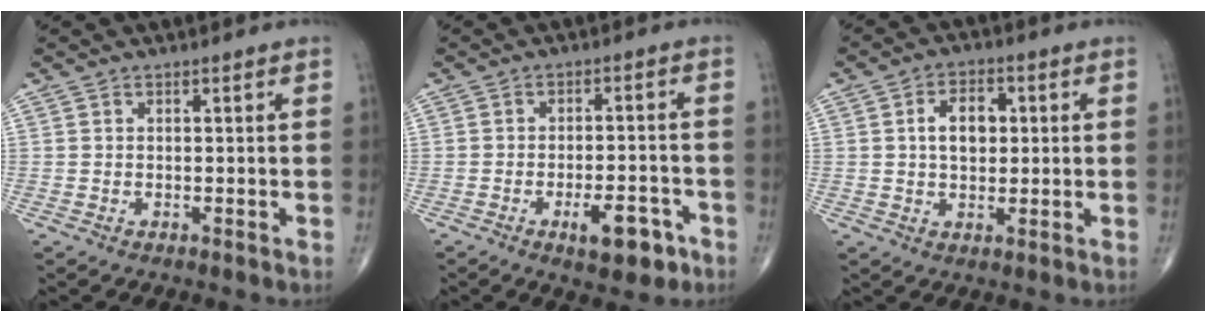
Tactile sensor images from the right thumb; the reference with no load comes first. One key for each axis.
{"total": 7.8, "fx": -4.0, "fy": 3.2, "fz": 5.9, "tx": -0.076, "ty": 0.022, "tz": -0.054}
{"total": 6.9, "fx": 1.1, "fy": 4.5, "fz": 5.1, "tx": -0.064, "ty": 0.009, "tz": 0.015}